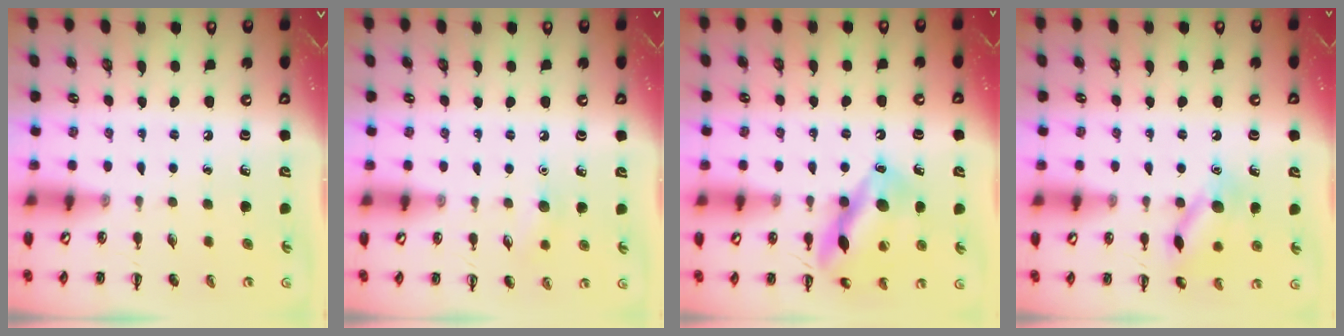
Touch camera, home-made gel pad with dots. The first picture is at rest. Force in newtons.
{"total": 5.6, "press": 5.4, "slide": 1.4}
{"total": 14.6, "press": 14.4, "slide": 2.0}
{"total": 11.9, "press": 11.9, "slide": 0.6}